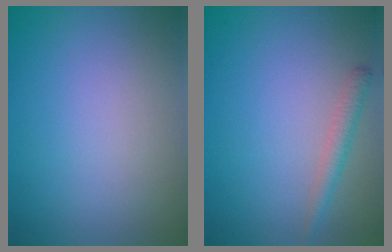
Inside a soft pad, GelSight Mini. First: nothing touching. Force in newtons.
{"total": 1.7, "press": 1.7, "slide": 0.1}